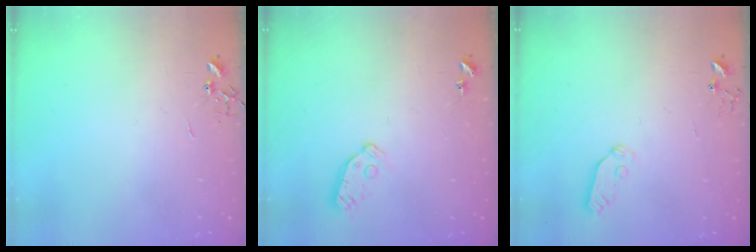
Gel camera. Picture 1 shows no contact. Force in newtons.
{"total": 6.5, "press": 6.5, "slide": 0.4}
{"total": 3.9, "press": 3.9, "slide": 0.6}